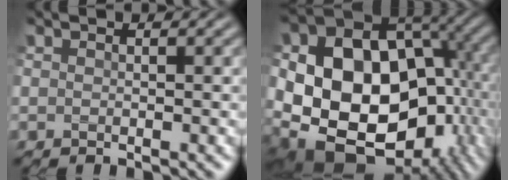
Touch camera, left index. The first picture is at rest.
{"total": 18.5, "force": [-1.2, 13.6, 12.5], "torque": [-0.199, -0.025, 0.016]}